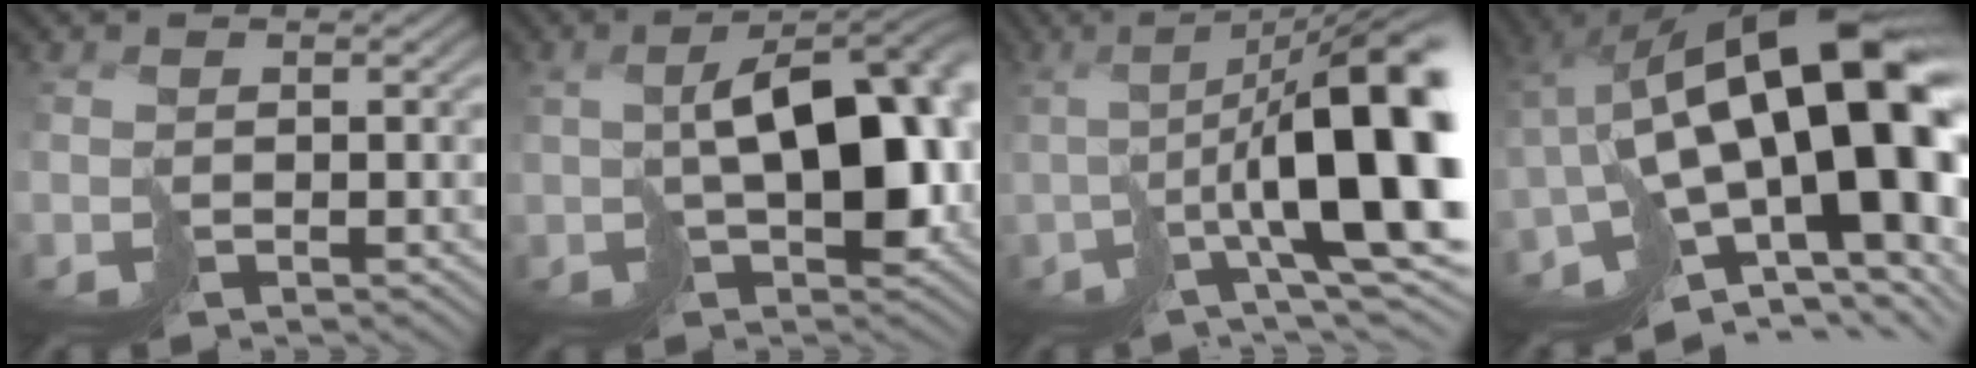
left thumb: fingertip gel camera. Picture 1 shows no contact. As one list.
[{"total": 12.3, "force": [-0.1, 6.2, 10.7], "torque": [-0.169, -0.010, 0.013]}, {"total": 16.0, "force": [-0.5, 4.2, 15.5], "torque": [-0.238, -0.011, 0.011]}, {"total": 19.9, "force": [-1.9, 8.8, 17.8], "torque": [-0.277, -0.019, -0.017]}]